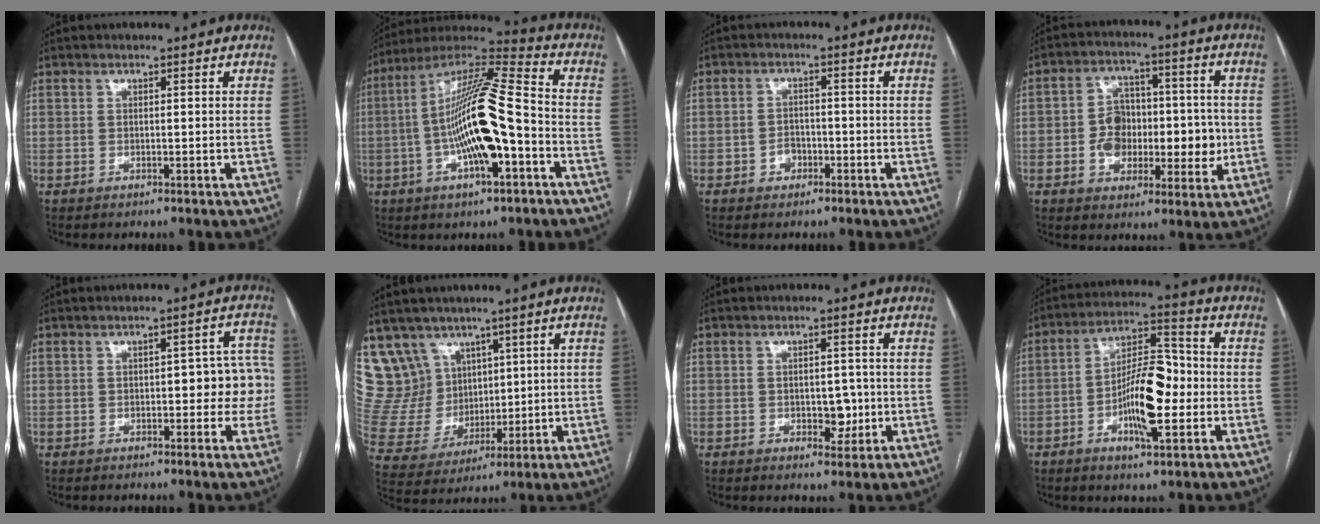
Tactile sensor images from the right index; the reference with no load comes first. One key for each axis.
{"total": 17.6, "fx": -3.6, "fy": 3.2, "fz": 16.9, "tx": -0.318, "ty": 0.009, "tz": -0.063}
{"total": 2.6, "fx": -1.3, "fy": 2.0, "fz": 1.0, "tx": -0.009, "ty": 0.009, "tz": -0.022}
{"total": 10.8, "fx": -1.1, "fy": 7.5, "fz": 7.6, "tx": -0.116, "ty": 0.035, "tz": -0.012}
{"total": 7.0, "fx": -0.4, "fy": 3.0, "fz": 6.3, "tx": -0.058, "ty": 0.035, "tz": -0.005}
{"total": 12.1, "fx": 7.9, "fy": 9.0, "fz": 1.9, "tx": -0.059, "ty": 0.048, "tz": 0.178}
{"total": 4.1, "fx": -0.7, "fy": 2.3, "fz": 3.3, "tx": -0.039, "ty": 0.002, "tz": -0.003}
{"total": 12.1, "fx": -2.6, "fy": 3.7, "fz": 11.2, "tx": -0.200, "ty": 0.016, "tz": -0.042}